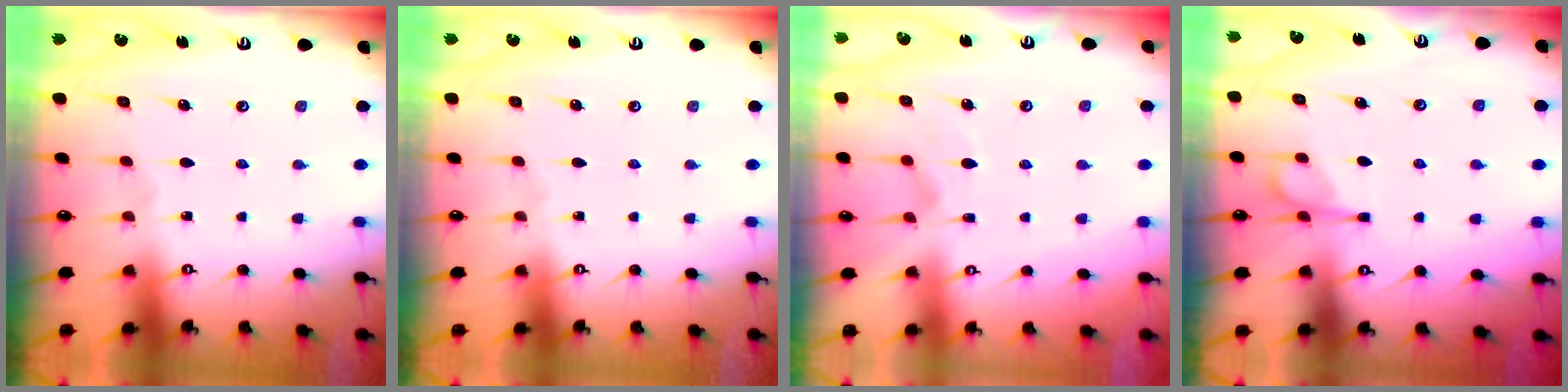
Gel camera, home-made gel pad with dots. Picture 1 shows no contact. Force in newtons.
{"total": 0.0}
{"total": 2.5, "press": 2.1, "slide": 1.4}
{"total": 6.8, "press": 6.7, "slide": 0.8}